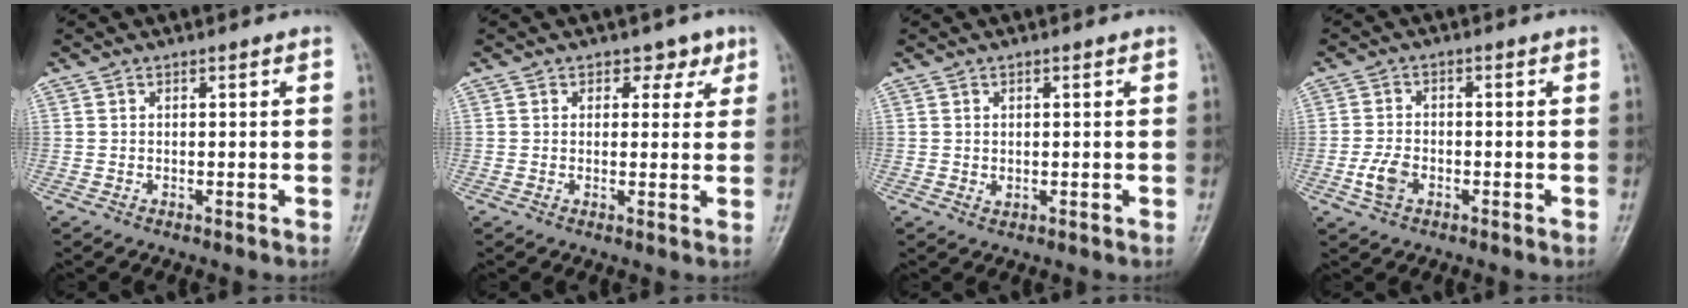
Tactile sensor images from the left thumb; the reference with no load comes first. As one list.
[{"total": 3.6, "force": [1.9, 2.7, 1.4], "torque": [0.012, -0.006, 0.020]}, {"total": 1.3, "force": [0.3, 0.9, 0.9], "torque": [-0.013, -0.003, 0.008]}, {"total": 4.2, "force": [-1.7, 2.7, 2.8], "torque": [-0.058, 0.008, -0.033]}]